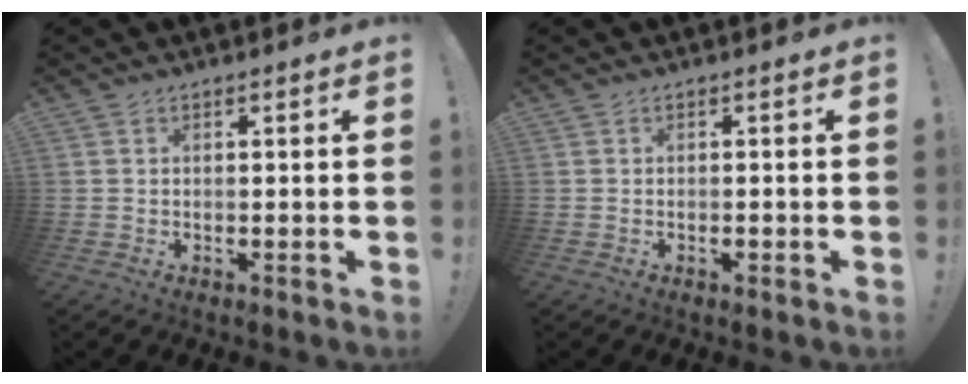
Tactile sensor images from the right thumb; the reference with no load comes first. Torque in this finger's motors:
{"motor_torque": [0.29, -0.06, 0.32, -0.35, 0.01]}